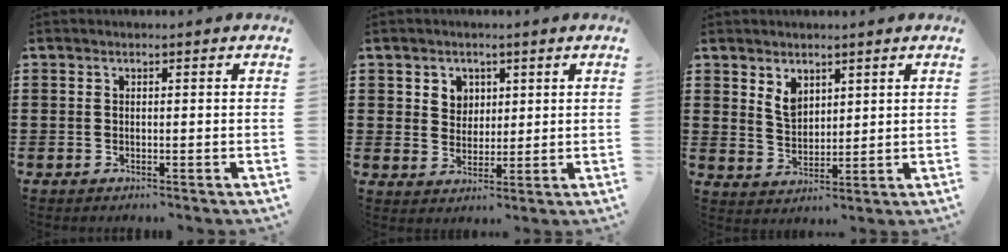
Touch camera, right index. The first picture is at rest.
{"total": 3.6, "force": [1.7, 3.1, 0.7], "torque": [-0.020, 0.009, 0.030]}
{"total": 3.7, "force": [2.4, 2.3, 1.7], "torque": [-0.042, 0.006, 0.044]}